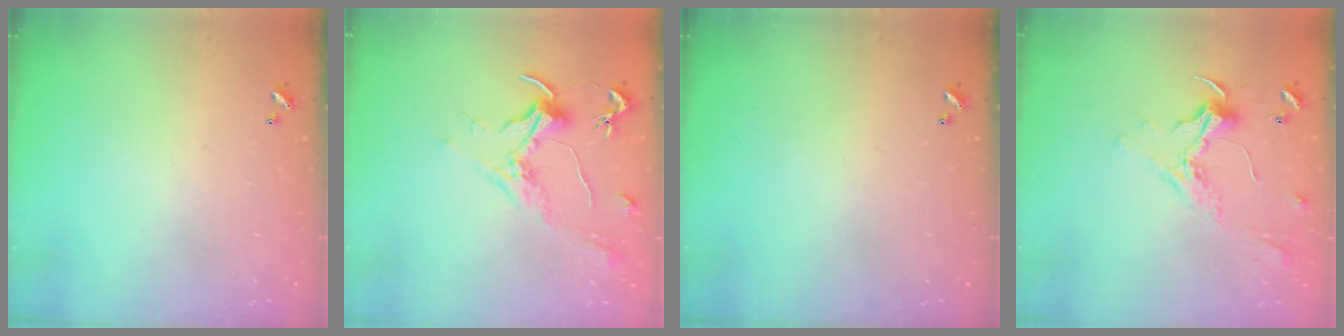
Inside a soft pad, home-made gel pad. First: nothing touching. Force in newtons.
{"total": 2.0, "press": 1.8, "slide": 0.8}
{"total": 0.0}
{"total": 2.3, "press": 2.2, "slide": 0.9}